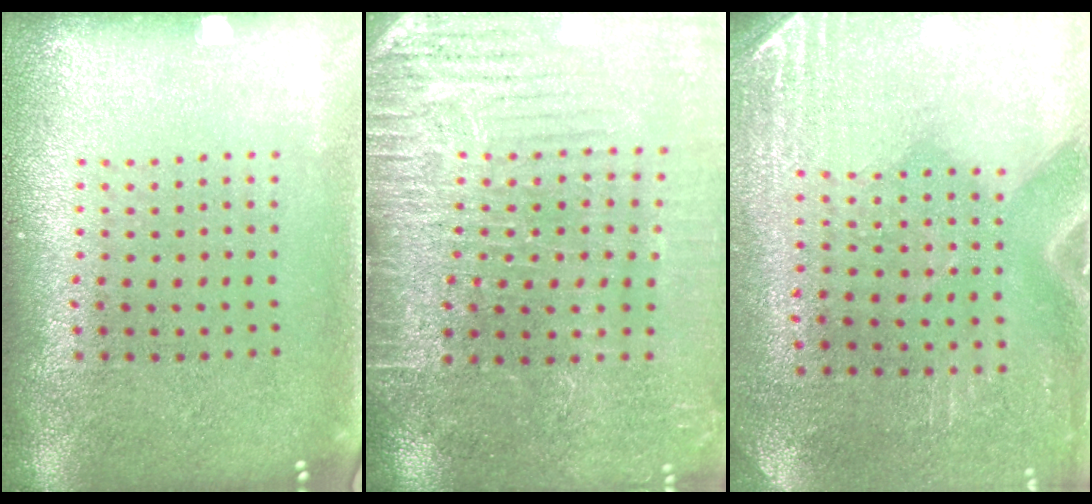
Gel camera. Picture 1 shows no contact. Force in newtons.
{"total": 3.3, "press": 3.3, "slide": 0.1}
{"total": 2.9, "press": 2.5, "slide": 1.4}